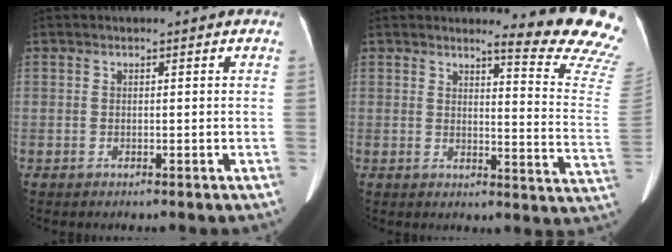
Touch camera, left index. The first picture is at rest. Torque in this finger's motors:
{"motor_torque": [1.44, -0.70, 0.10, 0.00]}